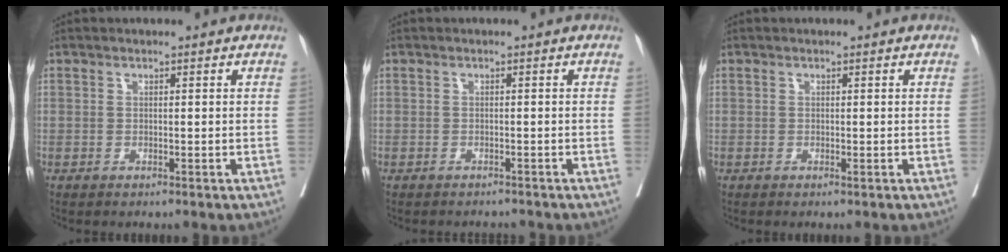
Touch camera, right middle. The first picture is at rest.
{"total": 2.7, "force": [-2.6, 0.6, 0.1], "torque": [0.001, -0.005, -0.035]}
{"total": 0.0}